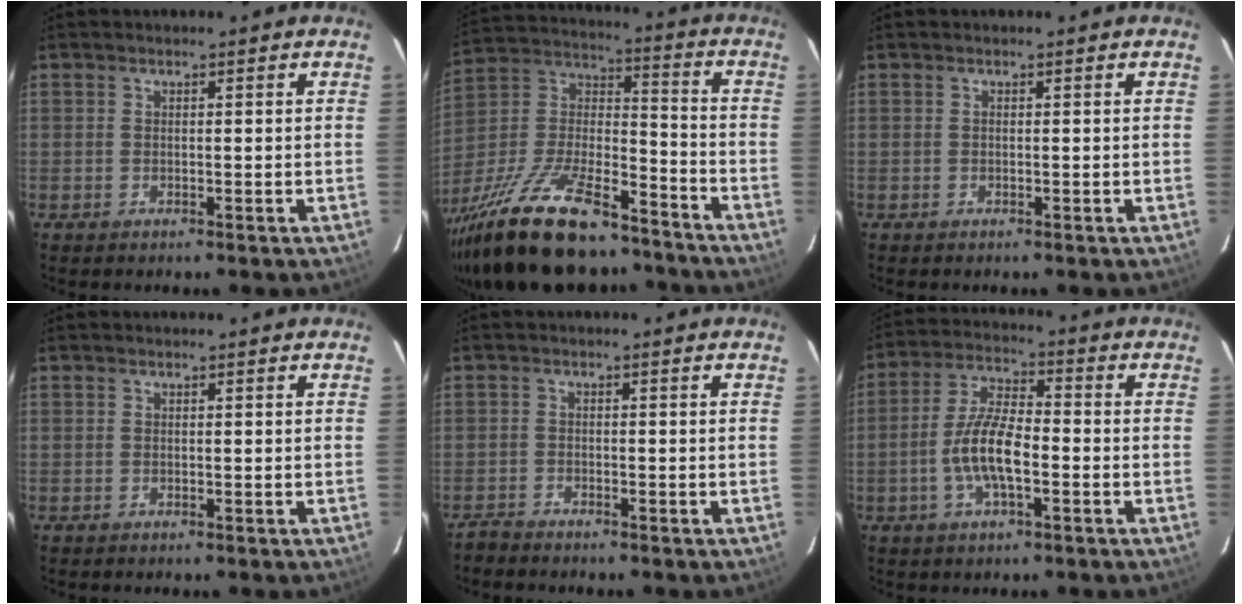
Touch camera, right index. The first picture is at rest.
{"total": 27.7, "force": [-20.0, 9.6, 16.6], "torque": [-0.335, -0.015, -0.321]}
{"total": 0.0}
{"total": 0.0}
{"total": 1.9, "force": [-1.8, 0.3, 0.5], "torque": [-0.021, -0.006, -0.037]}
{"total": 9.7, "force": [-2.8, 3.3, 8.7], "torque": [-0.179, 0.006, -0.054]}